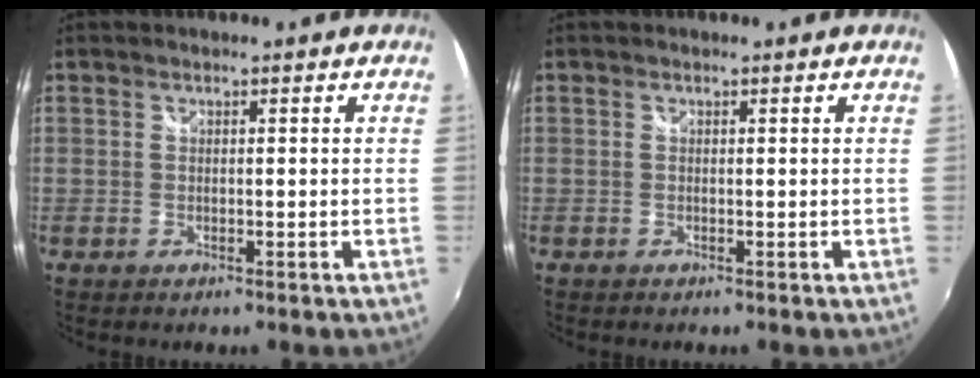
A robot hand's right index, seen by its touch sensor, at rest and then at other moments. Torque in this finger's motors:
{"motor_torque": [0.05, 0.04, 0.00, 0.01]}